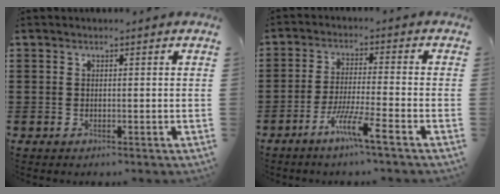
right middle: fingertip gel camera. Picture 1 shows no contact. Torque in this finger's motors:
{"motor_torque": [2.13, -0.01, 0.46, 0.08]}